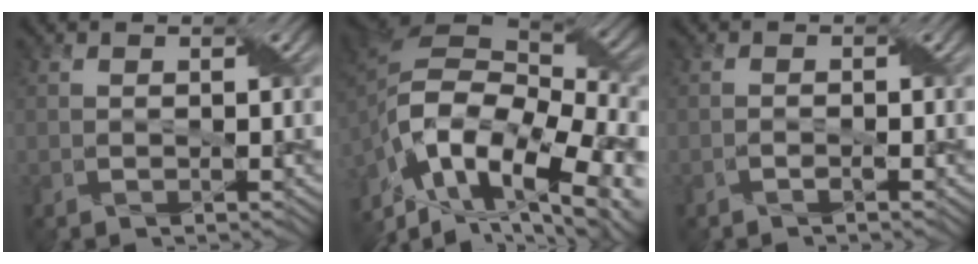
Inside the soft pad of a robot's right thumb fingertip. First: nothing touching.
{"total": 17.5, "force": [-7.7, 9.1, 12.7], "torque": [-0.278, -0.026, -0.119]}
{"total": 1.0, "force": [-0.6, 0.3, 0.7], "torque": [-0.014, 0.002, -0.010]}